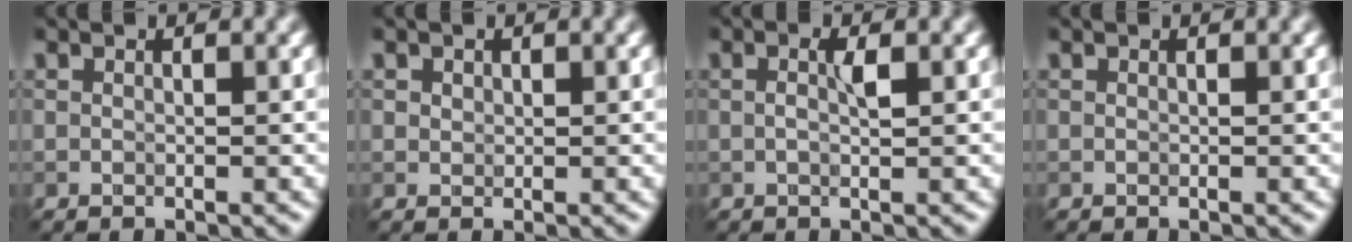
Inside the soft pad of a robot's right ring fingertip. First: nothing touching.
{"total": 1.0, "force": [0.5, 0.8, 0.3], "torque": [-0.002, -0.001, 0.004]}
{"total": 1.3, "force": [0.2, 0.1, 1.3], "torque": [-0.028, 0.003, 0.003]}
{"total": 0.0}